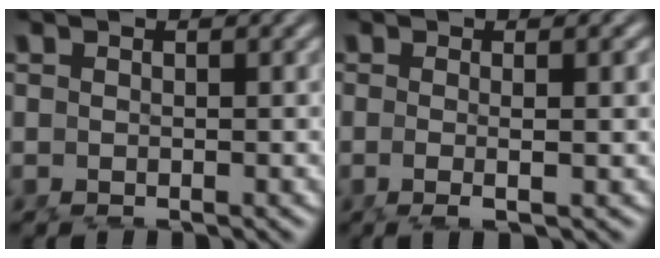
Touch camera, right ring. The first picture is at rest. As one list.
[{"total": 2.5, "force": [-0.6, -1.0, 2.2], "torque": [-0.033, 0.000, -0.009]}]